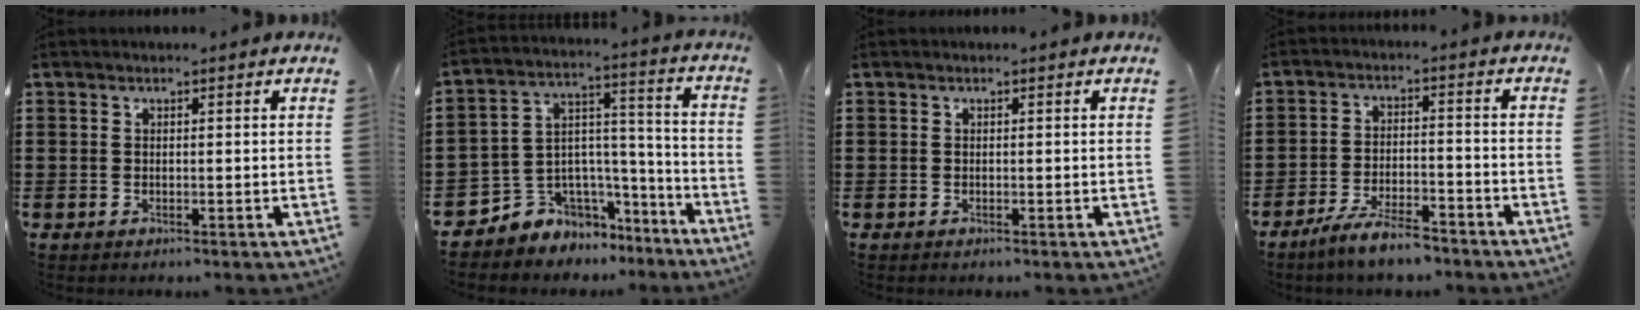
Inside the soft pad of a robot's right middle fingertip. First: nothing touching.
{"total": 5.7, "force": [-3.9, 4.1, -0.7], "torque": [-0.009, 0.000, -0.074]}
{"total": 0.0}
{"total": 6.4, "force": [-5.5, 0.9, 3.1], "torque": [-0.069, -0.003, -0.106]}